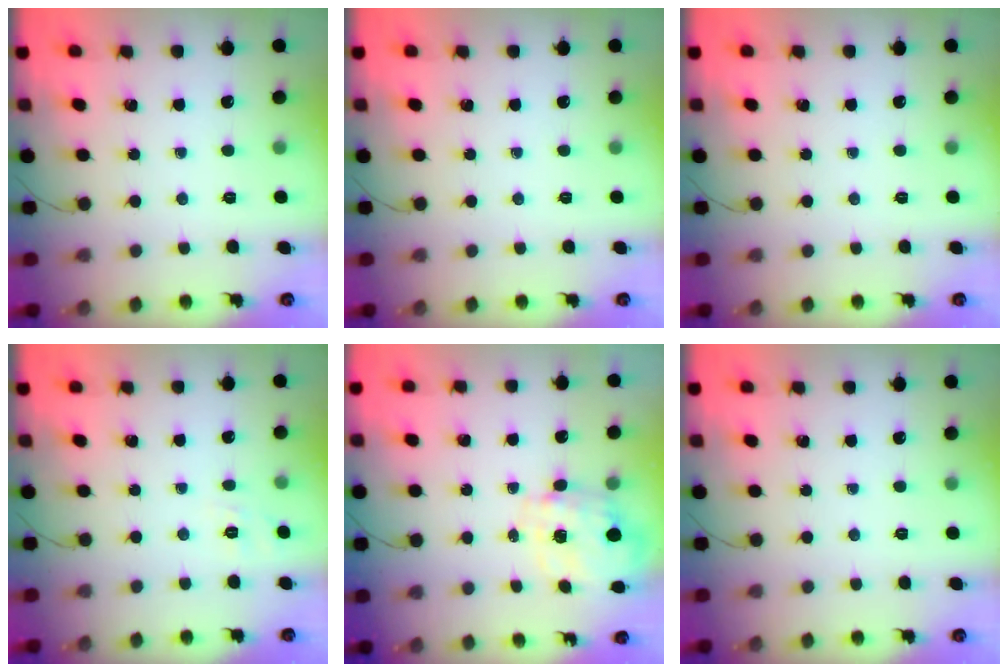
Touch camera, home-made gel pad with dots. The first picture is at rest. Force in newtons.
{"total": 0.0}
{"total": 0.0}
{"total": 2.9, "press": 2.4, "slide": 1.7}
{"total": 2.7, "press": 2.5, "slide": 1.0}
{"total": 0.0}